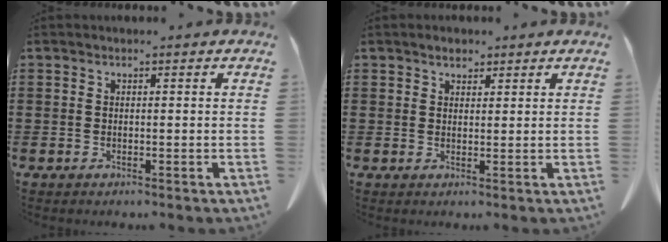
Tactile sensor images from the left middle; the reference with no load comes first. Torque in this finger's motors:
{"motor_torque": [-0.28, 0.40, -0.06, 0.00]}